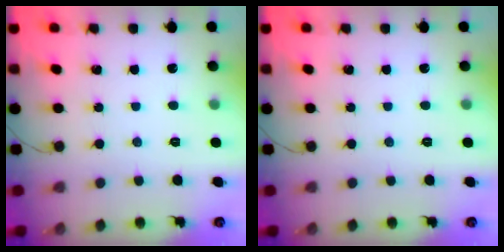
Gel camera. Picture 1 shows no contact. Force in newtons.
{"total": 0.0}